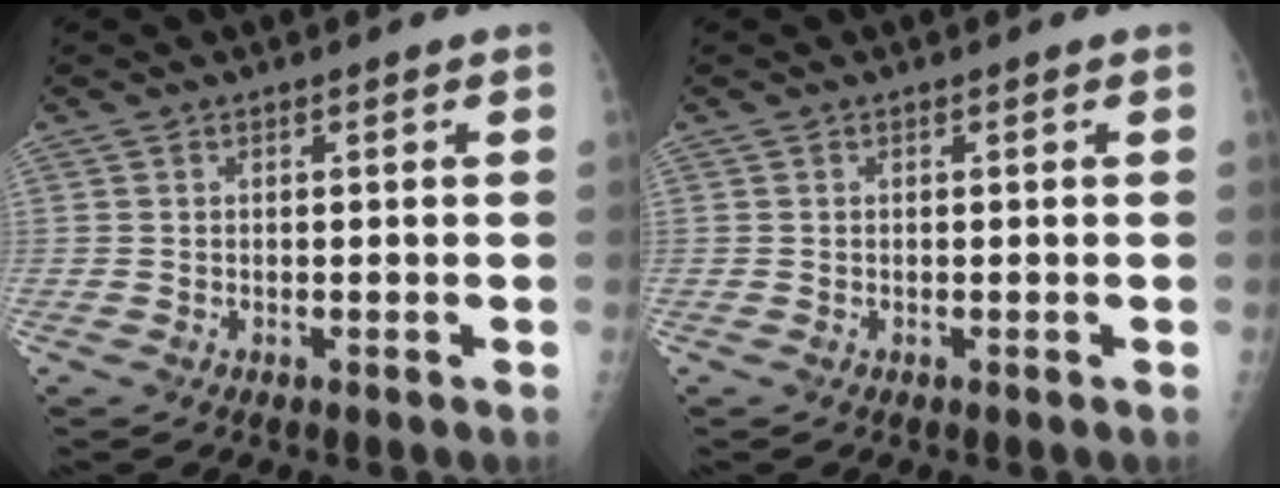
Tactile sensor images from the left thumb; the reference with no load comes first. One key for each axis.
{"total": 0.0}